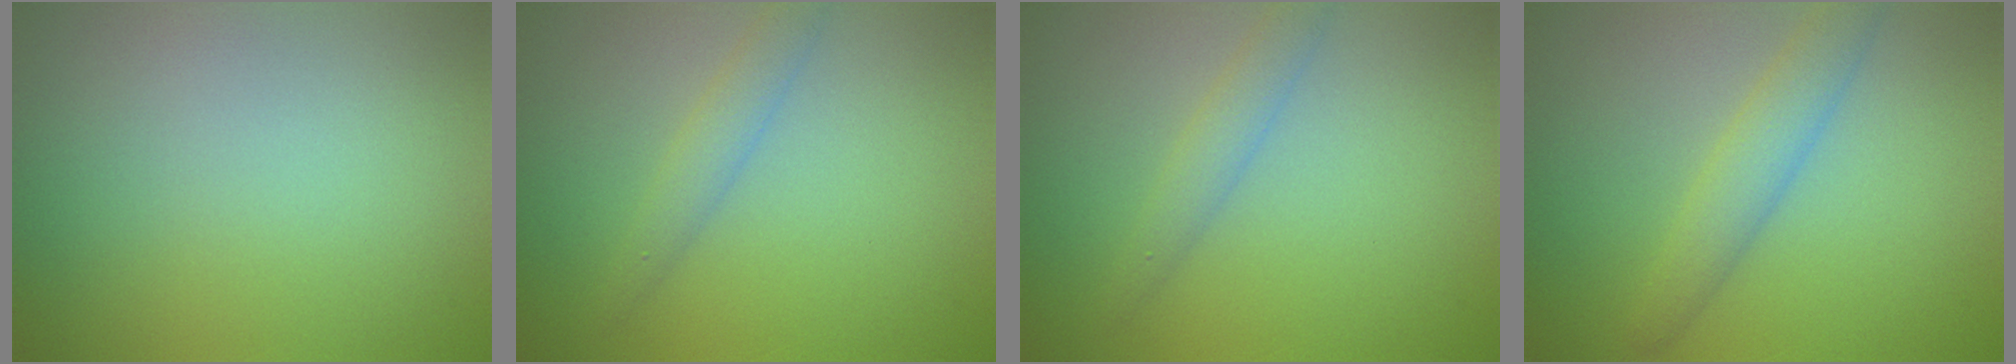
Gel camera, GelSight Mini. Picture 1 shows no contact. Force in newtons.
{"total": 1.9, "press": 1.9, "slide": 0.0}
{"total": 1.9, "press": 1.9, "slide": 0.0}
{"total": 3.2, "press": 3.2, "slide": 0.1}